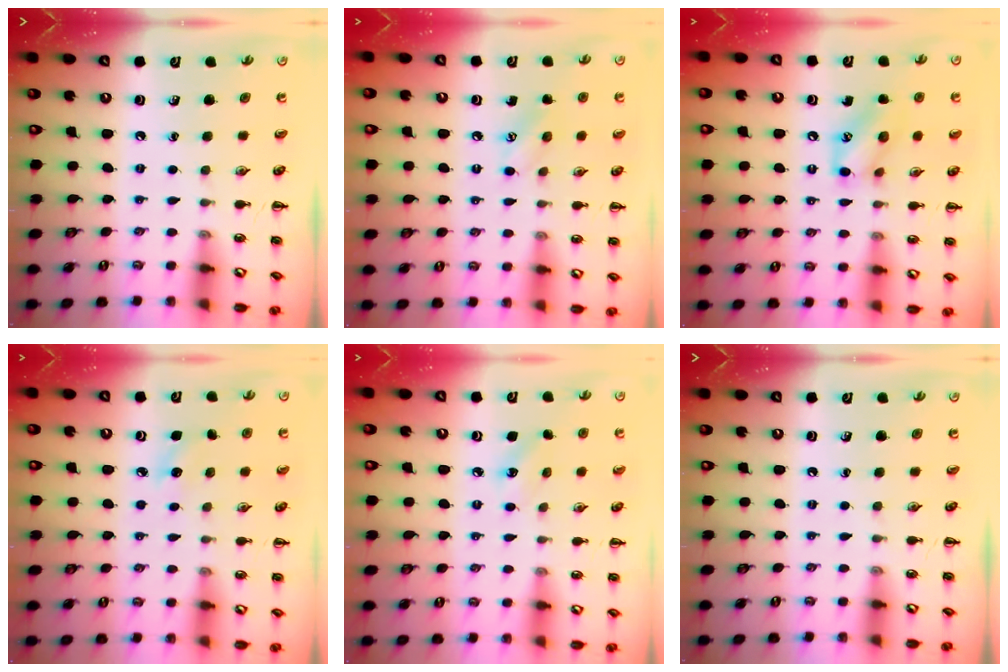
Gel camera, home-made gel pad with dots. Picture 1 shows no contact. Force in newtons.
{"total": 6.4, "press": 6.2, "slide": 1.6}
{"total": 10.9, "press": 10.8, "slide": 1.2}
{"total": 6.1, "press": 5.9, "slide": 1.7}
{"total": 5.1, "press": 4.9, "slide": 1.4}
{"total": 0.0}